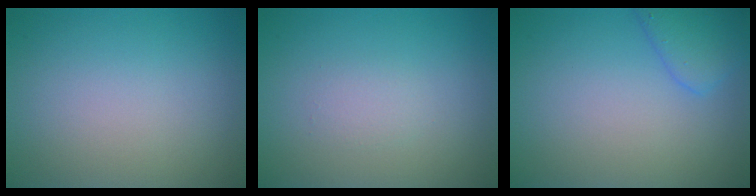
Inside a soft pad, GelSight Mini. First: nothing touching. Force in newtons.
{"total": 1.0, "press": 1.0, "slide": 0.0}
{"total": 2.7, "press": 2.7, "slide": 0.2}